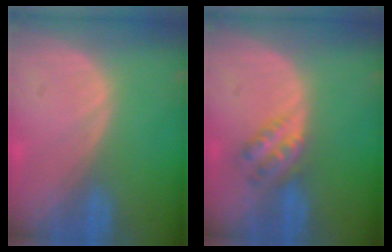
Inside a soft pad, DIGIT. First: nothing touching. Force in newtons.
{"total": 4.5, "press": 4.0, "slide": 2.0}